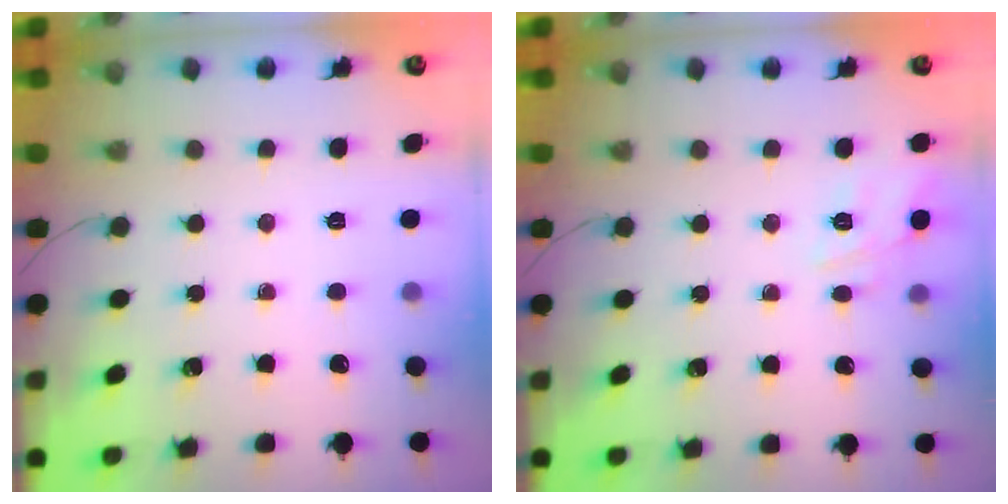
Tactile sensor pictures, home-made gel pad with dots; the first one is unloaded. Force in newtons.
{"total": 12.8, "press": 12.8, "slide": 0.6}